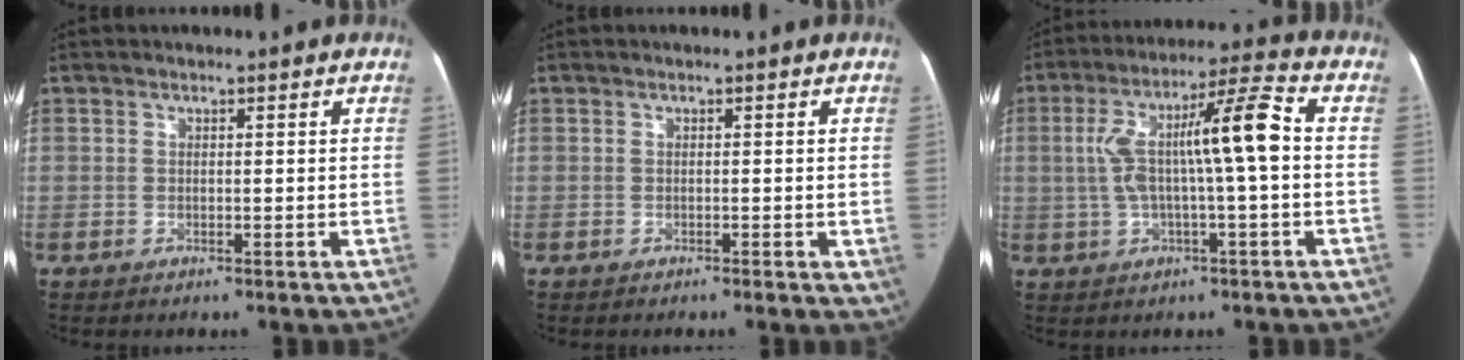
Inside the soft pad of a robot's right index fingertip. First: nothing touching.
{"total": 2.3, "force": [-0.9, 0.5, 2.0], "torque": [-0.021, -0.006, -0.010]}
{"total": 11.9, "force": [0.4, 1.2, 11.8], "torque": [-0.214, 0.036, 0.006]}